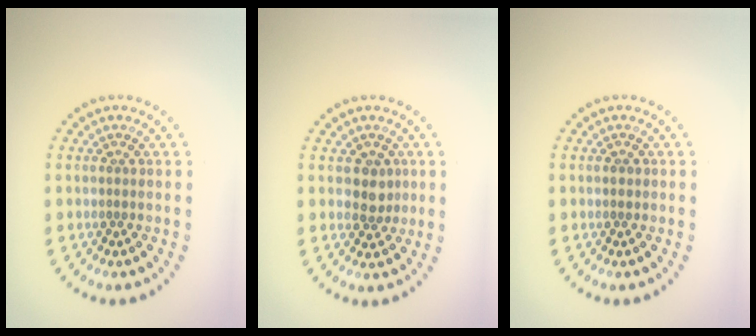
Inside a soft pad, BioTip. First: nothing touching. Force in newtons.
{"total": 2.0, "press": 1.9, "slide": 0.8}
{"total": 0.8, "press": 0.8, "slide": 0.1}